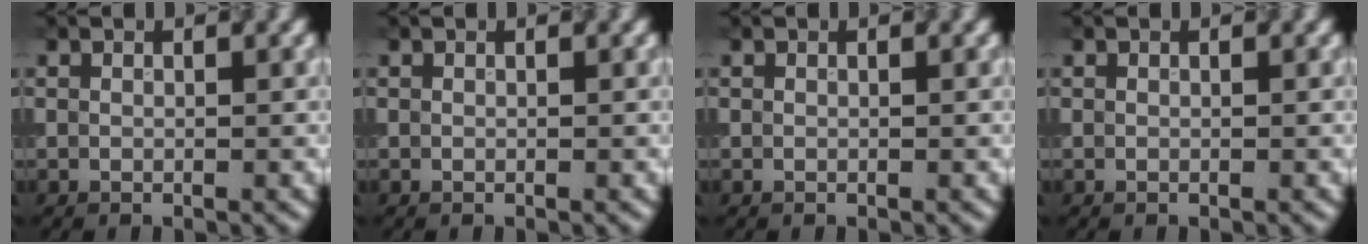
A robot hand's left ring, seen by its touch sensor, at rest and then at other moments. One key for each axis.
{"total": 0.0}
{"total": 0.0}
{"total": 0.0}